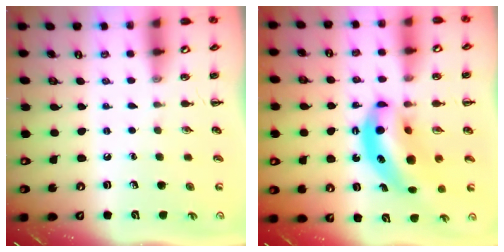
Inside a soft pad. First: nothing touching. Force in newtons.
{"total": 12.4, "press": 12.0, "slide": 3.2}